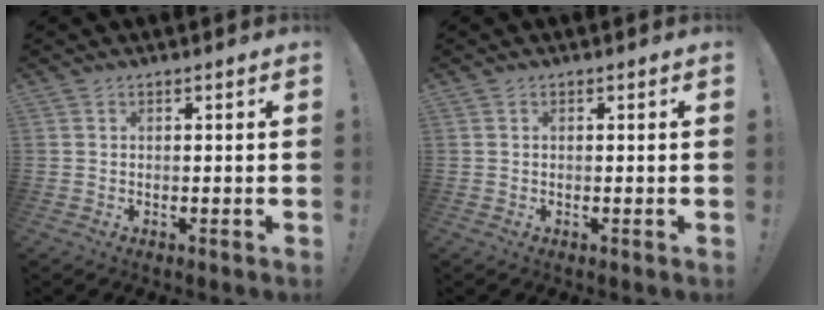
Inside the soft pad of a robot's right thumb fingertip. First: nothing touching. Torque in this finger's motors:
{"motor_torque": [-0.20, -0.02, 0.19, -0.12, -0.03]}